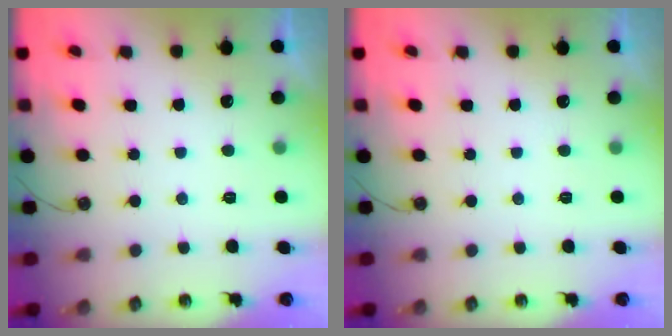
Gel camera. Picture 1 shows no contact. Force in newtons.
{"total": 0.0}